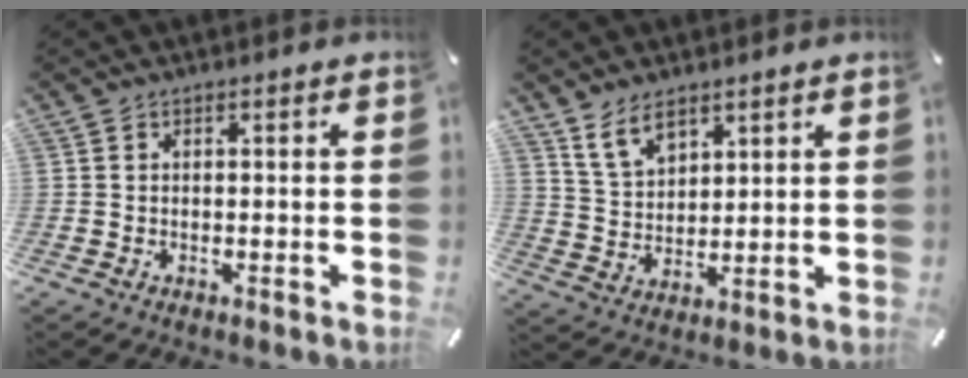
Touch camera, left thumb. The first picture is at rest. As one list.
[{"total": 7.4, "force": [5.5, 4.1, 2.7], "torque": [-0.062, -0.017, 0.106]}]